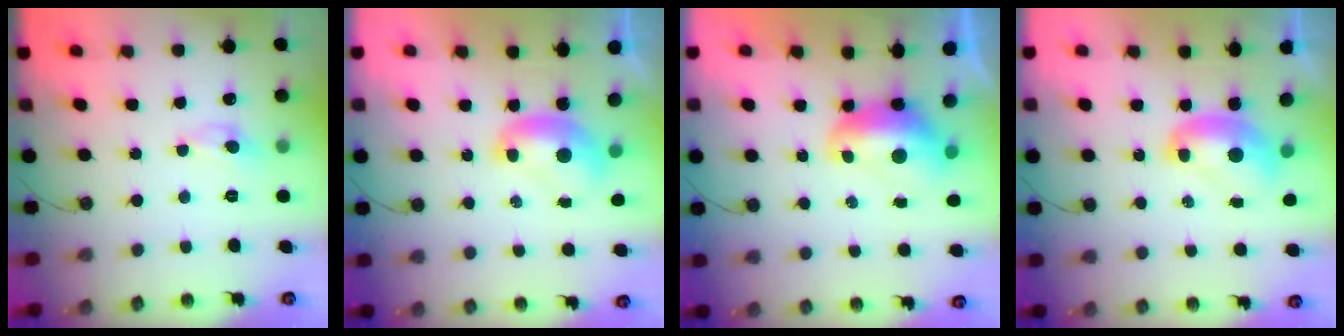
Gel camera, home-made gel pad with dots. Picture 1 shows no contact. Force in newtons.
{"total": 1.9, "press": 1.9, "slide": 0.2}
{"total": 2.4, "press": 2.4, "slide": 0.6}
{"total": 2.2, "press": 2.2, "slide": 0.2}